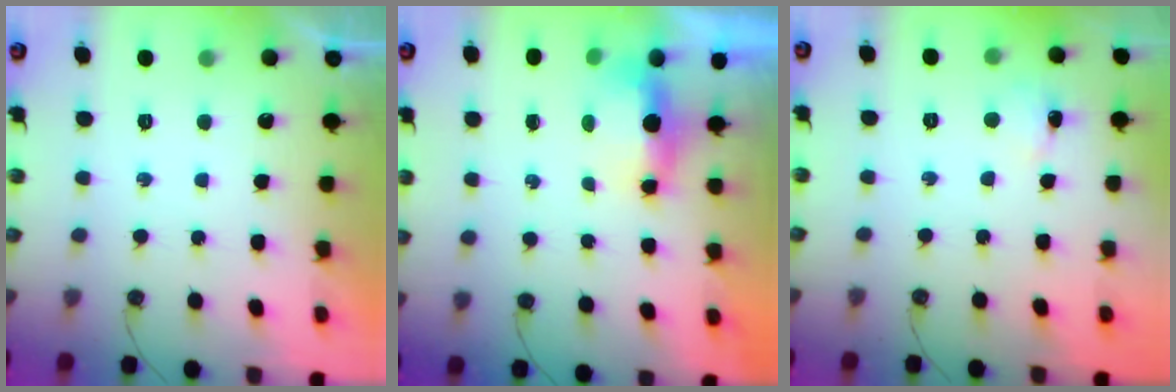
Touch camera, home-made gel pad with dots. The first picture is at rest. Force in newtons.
{"total": 5.0, "press": 4.9, "slide": 1.2}
{"total": 2.9, "press": 2.8, "slide": 0.6}